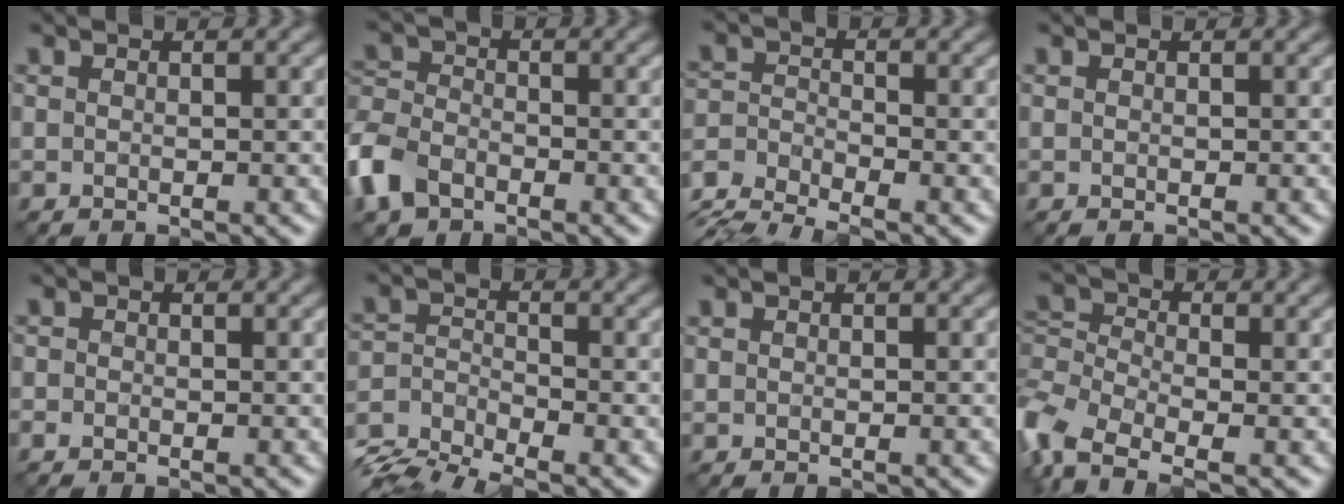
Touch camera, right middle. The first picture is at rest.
{"total": 5.3, "force": [-3.1, 3.3, 2.8], "torque": [-0.075, 0.004, -0.079]}
{"total": 5.7, "force": [-4.8, 1.7, 2.6], "torque": [-0.061, -0.014, -0.101]}
{"total": 0.0}
{"total": 0.7, "force": [-0.6, 0.3, 0.3], "torque": [-0.004, -0.002, -0.014]}
{"total": 5.2, "force": [-4.1, 1.8, 2.6], "torque": [-0.048, -0.008, -0.090]}
{"total": 0.0}
{"total": 6.6, "force": [-3.4, 3.5, 4.5], "torque": [-0.107, 0.001, -0.086]}